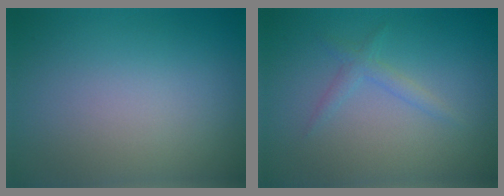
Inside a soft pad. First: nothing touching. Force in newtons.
{"total": 1.3, "press": 1.3, "slide": 0.0}